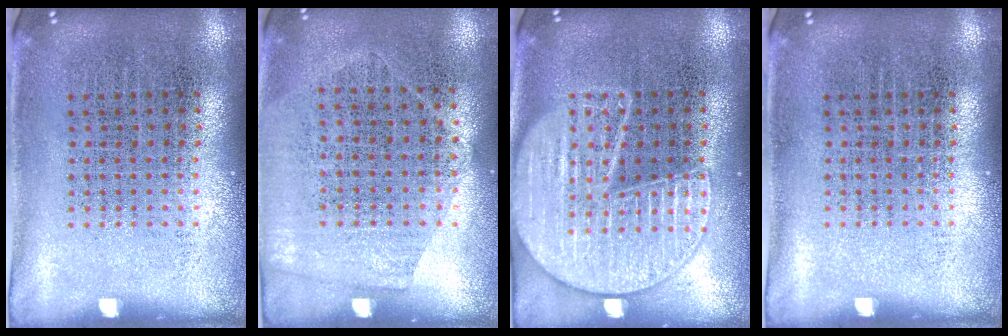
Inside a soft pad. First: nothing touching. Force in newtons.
{"total": 1.4, "press": 1.2, "slide": 0.7}
{"total": 3.6, "press": 3.6, "slide": 0.4}
{"total": 0.0}